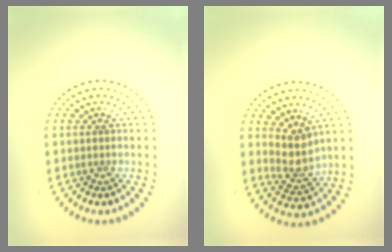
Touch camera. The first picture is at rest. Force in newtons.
{"total": 2.9, "press": 2.3, "slide": 1.7}